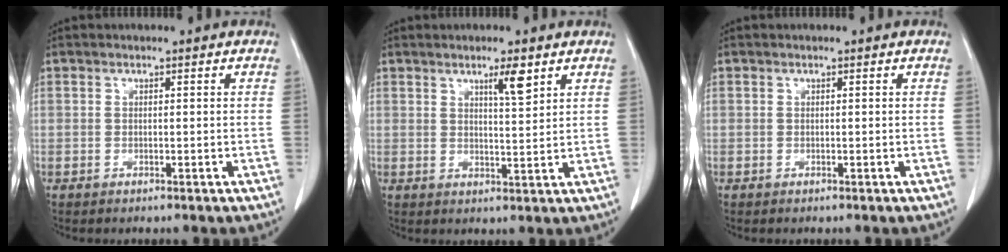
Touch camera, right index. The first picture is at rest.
{"total": 4.0, "force": [2.5, 0.4, 3.1], "torque": [-0.052, -0.003, 0.043]}
{"total": 0.0}